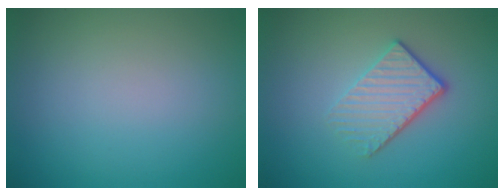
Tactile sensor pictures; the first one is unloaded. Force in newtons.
{"total": 3.8, "press": 2.8, "slide": 2.5}